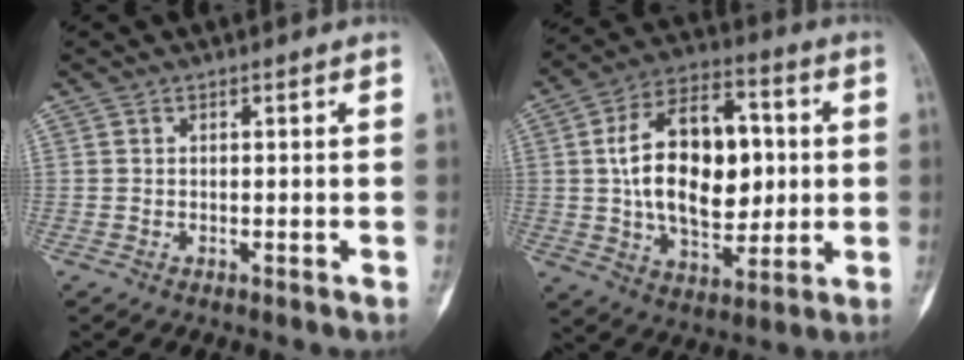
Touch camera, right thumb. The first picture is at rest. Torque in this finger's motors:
{"motor_torque": [-0.42, 2.63, 1.10, 0.34, 0.22]}